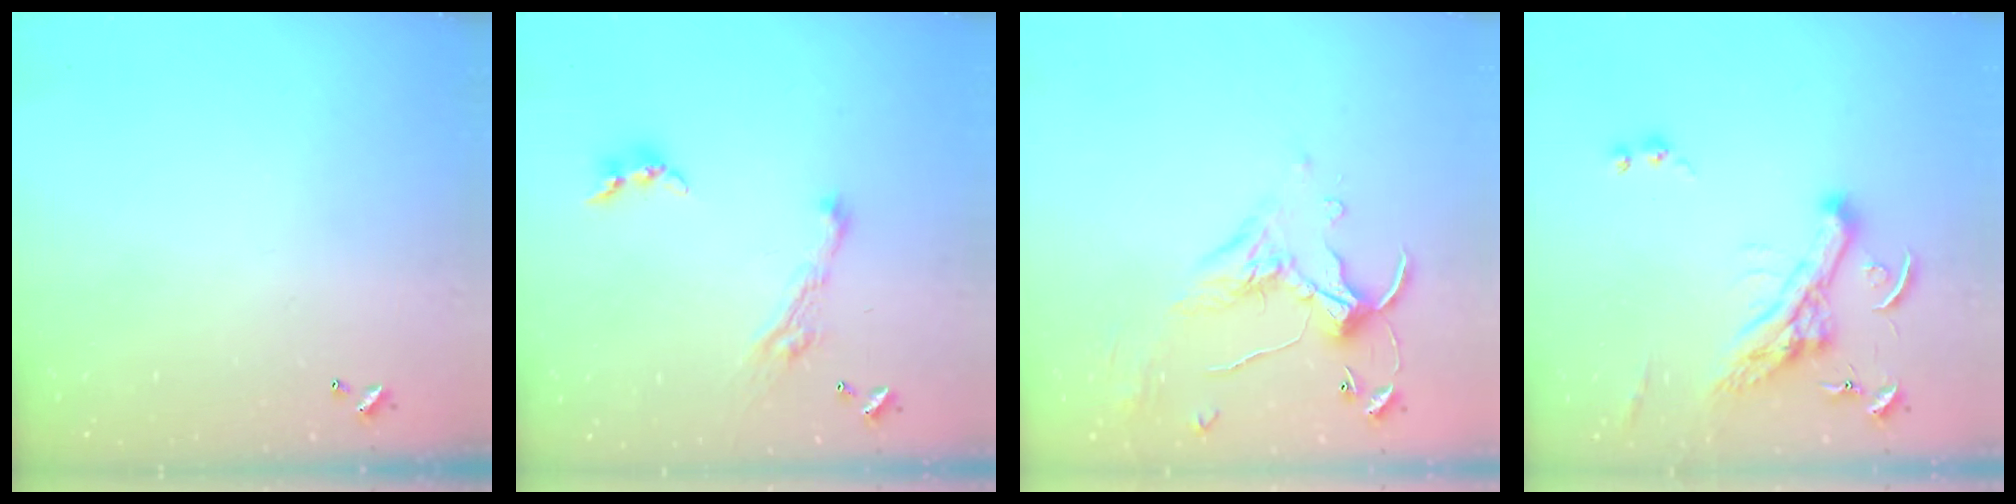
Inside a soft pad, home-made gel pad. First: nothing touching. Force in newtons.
{"total": 5.0, "press": 5.0, "slide": 0.8}
{"total": 1.1, "press": 0.5, "slide": 1.0}
{"total": 6.7, "press": 6.5, "slide": 1.6}